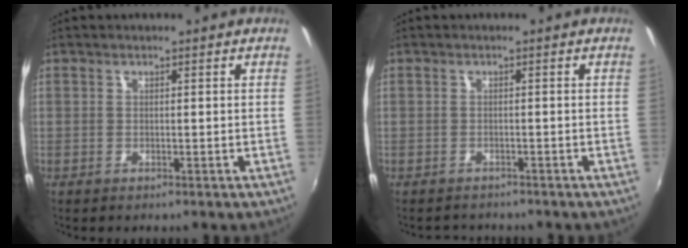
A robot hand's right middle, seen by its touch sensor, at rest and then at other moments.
{"total": 2.6, "force": [-2.4, 0.9, 0.2], "torque": [-0.010, -0.003, -0.036]}